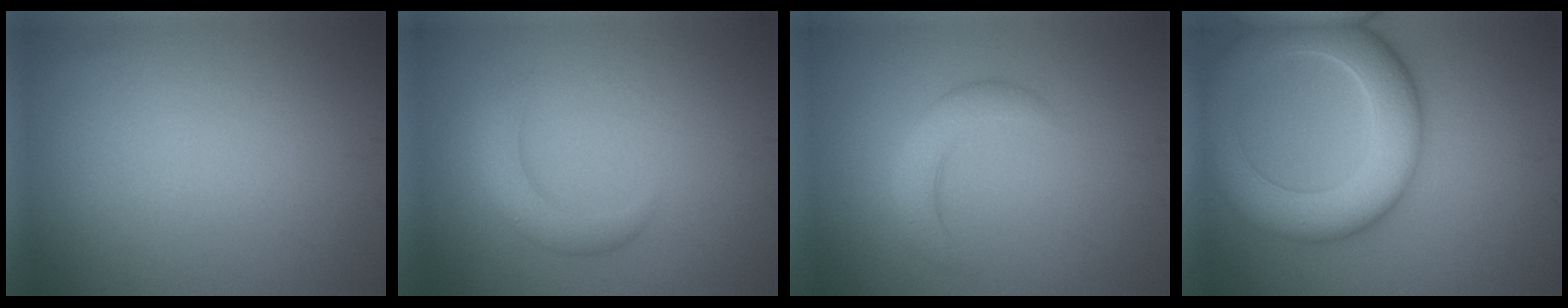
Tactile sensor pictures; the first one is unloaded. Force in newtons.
{"total": 2.7, "press": 2.7, "slide": 0.1}
{"total": 3.0, "press": 3.0, "slide": 0.2}
{"total": 9.2, "press": 9.2, "slide": 0.6}